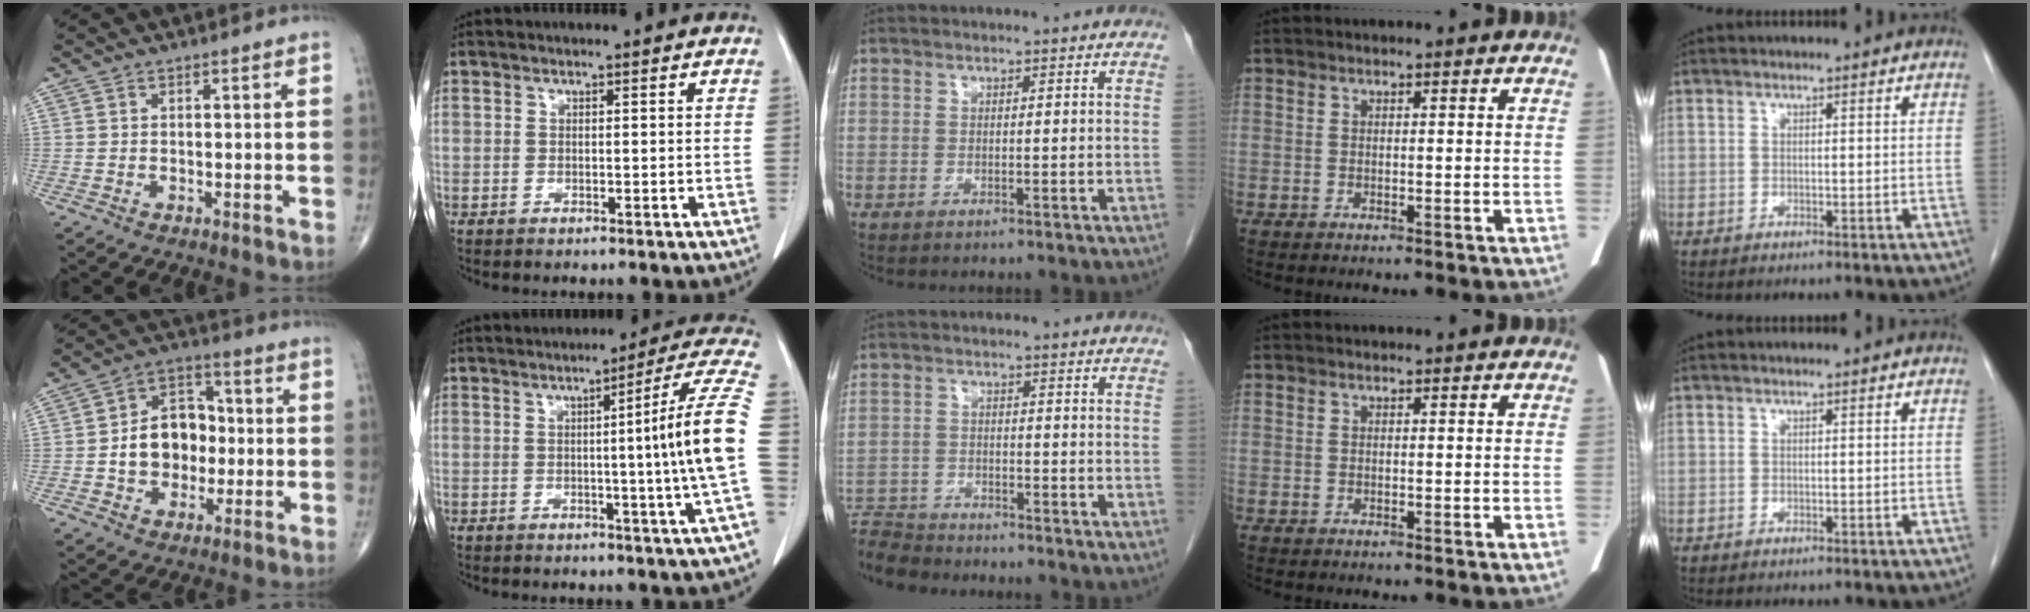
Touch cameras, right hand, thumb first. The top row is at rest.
{"thumb": {"total": 12.2, "force": [-1.0, 9.3, 7.8], "torque": [-0.084, 0.032, -0.023]}, "index": {"total": 12.3, "force": [-1.0, -2.9, 11.9], "torque": [-0.148, -0.005, -0.018]}, "middle": {"total": 5.8, "force": [-5.8, 0.6, -0.1], "torque": [0.003, -0.007, -0.106]}}